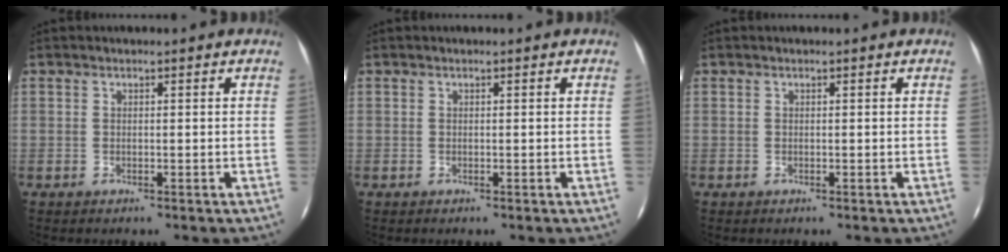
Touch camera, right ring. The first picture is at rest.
{"total": 0.0}
{"total": 0.0}